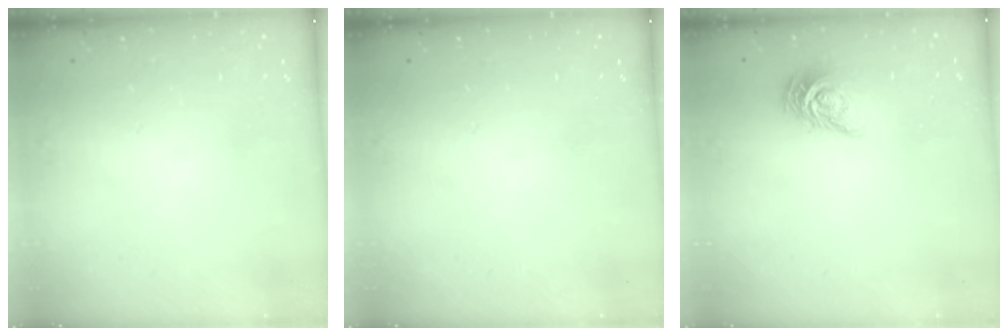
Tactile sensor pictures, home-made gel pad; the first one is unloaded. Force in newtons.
{"total": 0.0}
{"total": 9.1, "press": 9.1, "slide": 0.6}